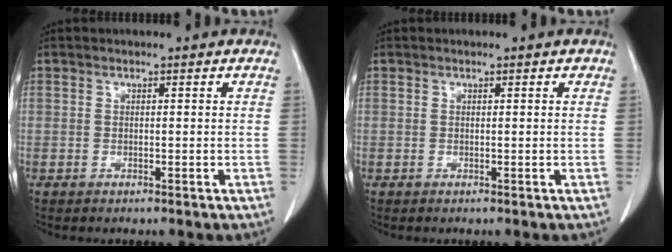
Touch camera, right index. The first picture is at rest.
{"total": 0.0}